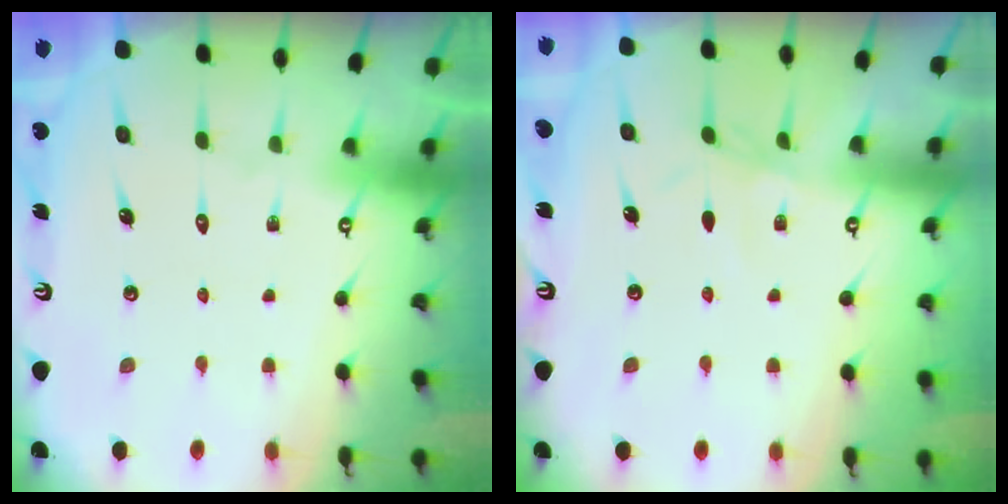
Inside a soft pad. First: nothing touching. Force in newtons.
{"total": 2.2, "press": 2.1, "slide": 0.5}